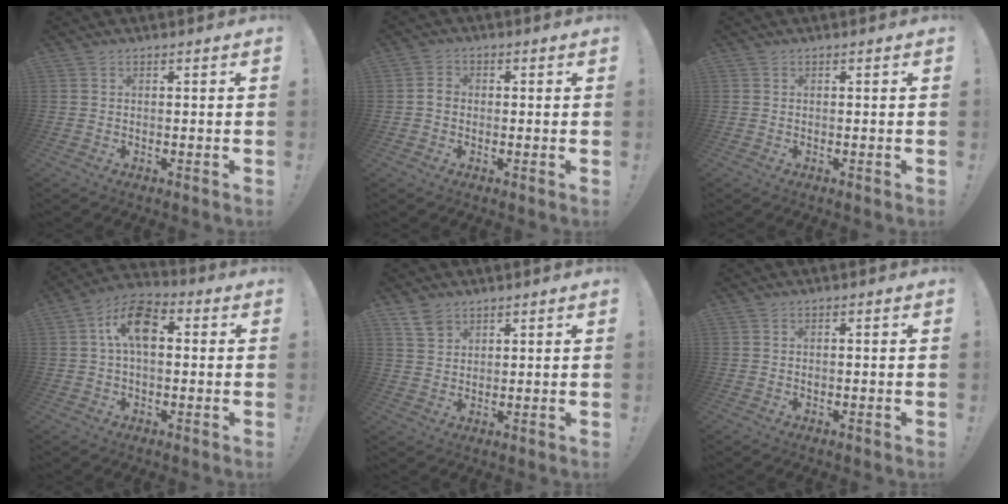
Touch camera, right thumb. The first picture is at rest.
{"total": 2.9, "force": [-0.3, 2.5, 1.3], "torque": [-0.017, 0.009, -0.006]}
{"total": 0.0}
{"total": 11.3, "force": [2.2, 6.7, 8.8], "torque": [-0.143, 0.016, 0.043]}
{"total": 4.9, "force": [3.5, 3.1, 1.5], "torque": [-0.018, -0.018, 0.066]}
{"total": 0.0}